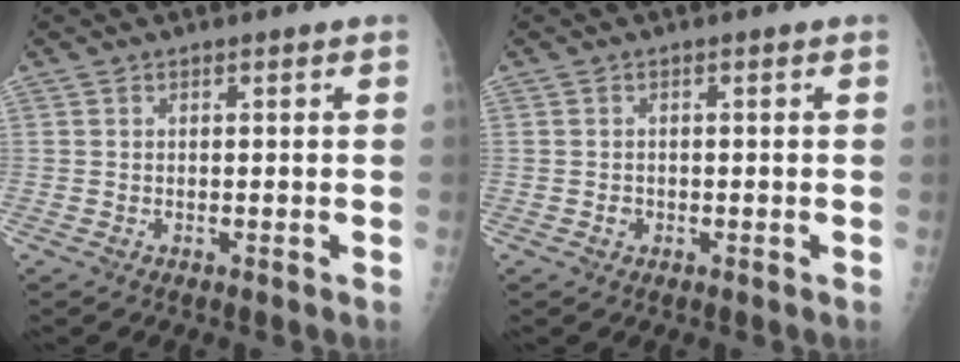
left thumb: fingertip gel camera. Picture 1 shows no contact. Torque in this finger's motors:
{"motor_torque": [-0.09, 0.01, 0.03, 0.00, -0.02]}